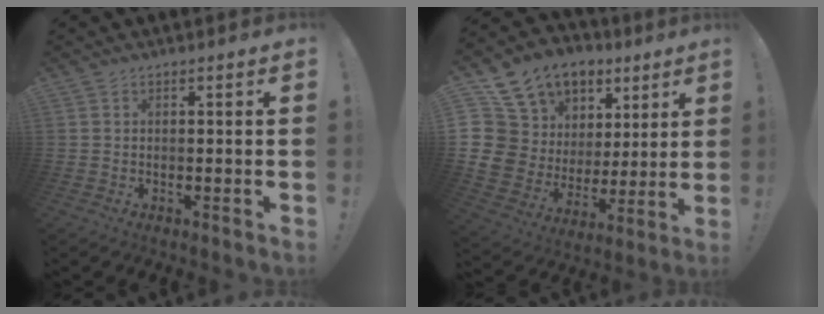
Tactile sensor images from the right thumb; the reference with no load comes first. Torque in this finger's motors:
{"motor_torque": [1.90, 2.48, 0.32, 0.30, 0.23]}